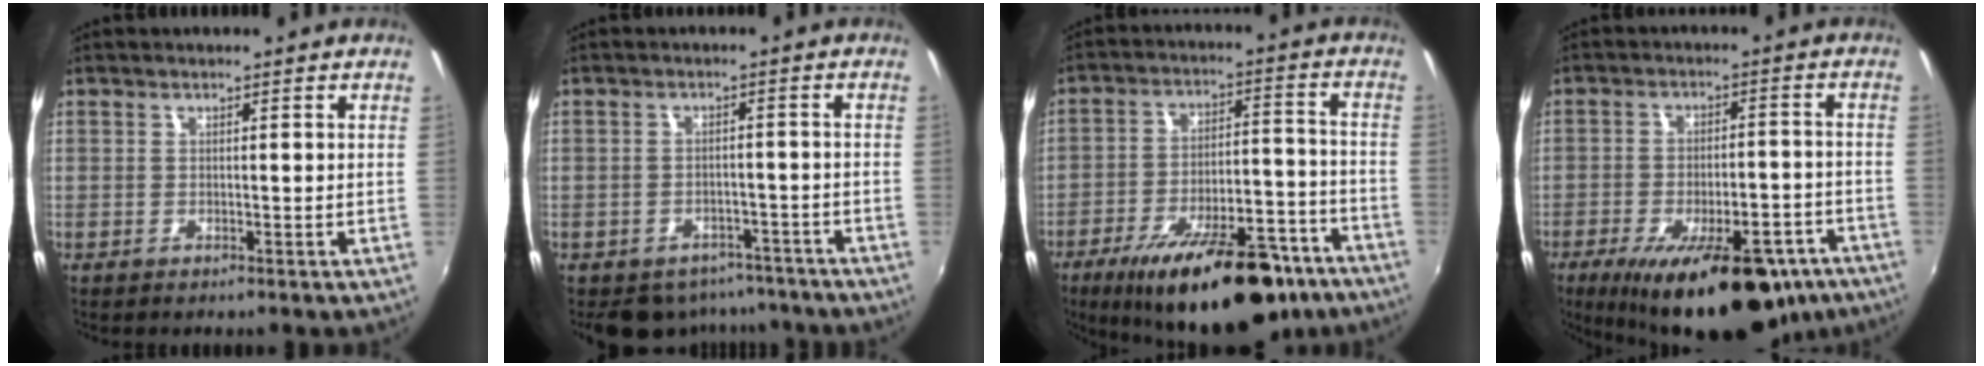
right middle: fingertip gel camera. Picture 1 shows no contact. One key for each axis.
{"total": 9.0, "fx": -7.1, "fy": 5.0, "fz": 2.3, "tx": -0.056, "ty": 0.010, "tz": -0.083}
{"total": 24.2, "fx": -17.2, "fy": 8.2, "fz": 14.9, "tx": -0.236, "ty": -0.012, "tz": -0.236}
{"total": 22.6, "fx": -15.0, "fy": 8.9, "fz": 14.4, "tx": -0.236, "ty": -0.025, "tz": -0.196}